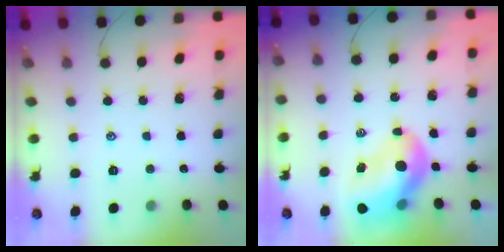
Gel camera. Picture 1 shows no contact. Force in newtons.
{"total": 13.1, "press": 12.6, "slide": 3.6}